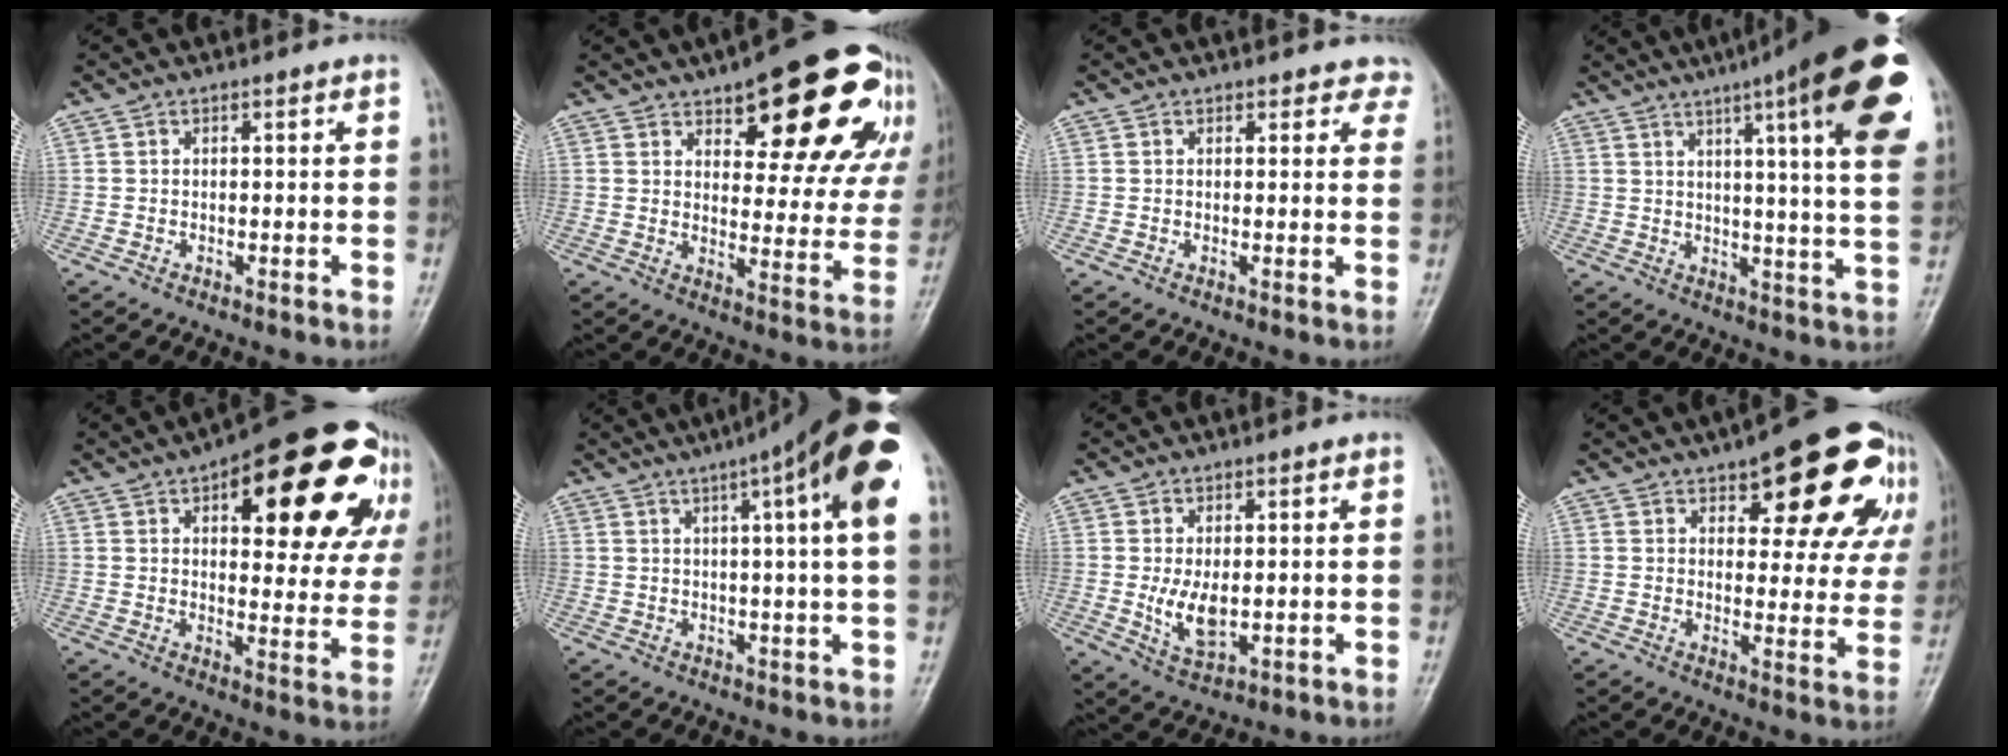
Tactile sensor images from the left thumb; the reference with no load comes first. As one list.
[{"total": 21.7, "force": [12.6, 8.9, 15.3], "torque": [-0.146, -0.039, 0.162]}, {"total": 4.2, "force": [3.6, 2.1, 0.4], "torque": [0.038, -0.015, 0.020]}, {"total": 23.4, "force": [11.0, 3.6, 20.3], "torque": [-0.255, -0.019, 0.135]}, {"total": 25.4, "force": [12.5, 10.5, 19.5], "torque": [-0.210, -0.014, 0.165]}, {"total": 17.2, "force": [7.2, 2.1, 15.5], "torque": [-0.222, 0.013, 0.089]}, {"total": 6.3, "force": [0.0, 3.4, 5.2], "torque": [-0.090, -0.013, 0.010]}, {"total": 18.4, "force": [9.9, 7.8, 13.4], "torque": [-0.122, -0.027, 0.125]}]